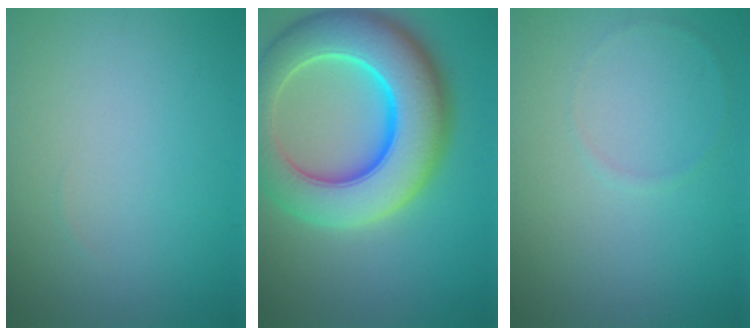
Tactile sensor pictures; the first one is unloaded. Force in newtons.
{"total": 12.3, "press": 12.3, "slide": 0.2}
{"total": 0.6, "press": 0.6, "slide": 0.1}